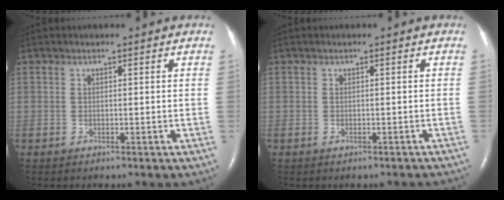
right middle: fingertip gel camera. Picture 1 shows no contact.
{"total": 2.2, "force": [-1.9, 0.7, 0.9], "torque": [-0.014, -0.001, -0.019]}